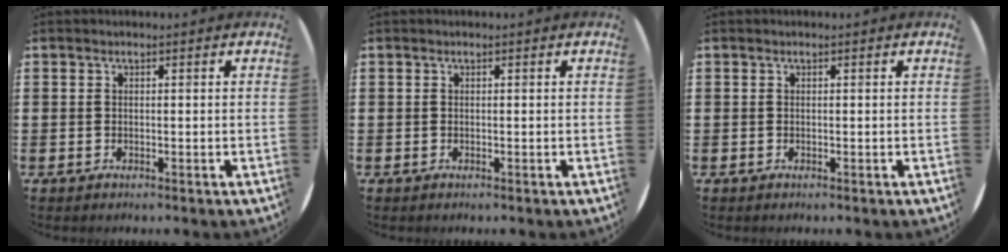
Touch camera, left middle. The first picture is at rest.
{"total": 0.0}
{"total": 0.0}